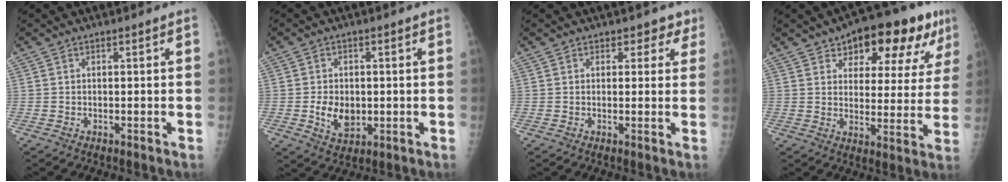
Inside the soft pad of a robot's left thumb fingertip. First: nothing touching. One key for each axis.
{"total": 6.1, "fx": -0.6, "fy": 4.3, "fz": 4.2, "tx": -0.057, "ty": -0.004, "tz": -0.002}
{"total": 2.9, "fx": 1.9, "fy": 2.1, "fz": 0.8, "tx": 0.026, "ty": -0.006, "tz": 0.016}
{"total": 17.8, "fx": 10.4, "fy": 8.2, "fz": 11.9, "tx": -0.111, "ty": -0.019, "tz": 0.145}